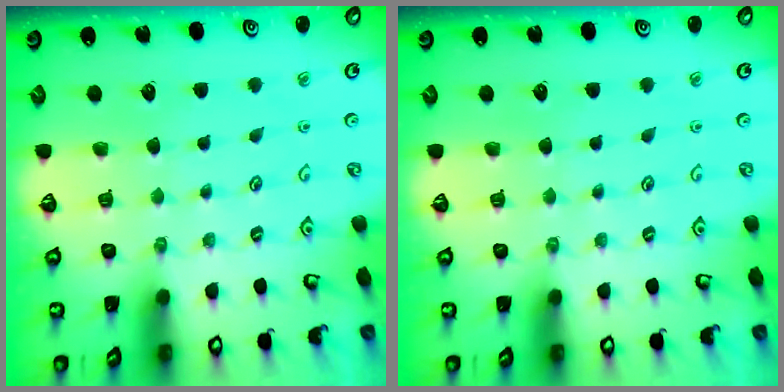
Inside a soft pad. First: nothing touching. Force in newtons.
{"total": 0.0}